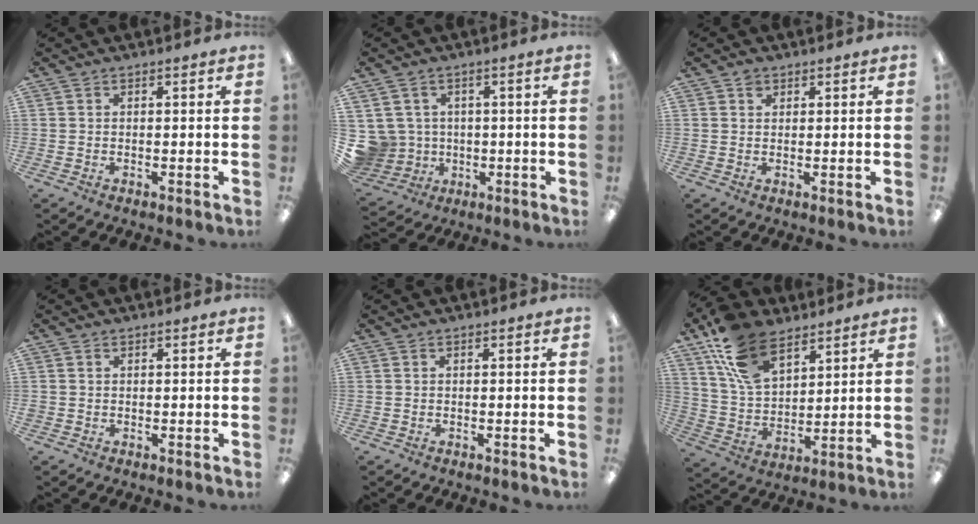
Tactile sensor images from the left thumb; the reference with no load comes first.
{"total": 7.1, "force": [0.8, 7.0, 0.9], "torque": [-0.053, -0.003, 0.025]}
{"total": 1.5, "force": [1.0, 1.0, 0.5], "torque": [-0.011, 0.001, 0.019]}
{"total": 0.6, "force": [0.1, 0.6, 0.0], "torque": [0.002, 0.005, 0.001]}
{"total": 0.0}
{"total": 15.7, "force": [9.6, 8.9, 8.6], "torque": [-0.174, -0.026, 0.188]}